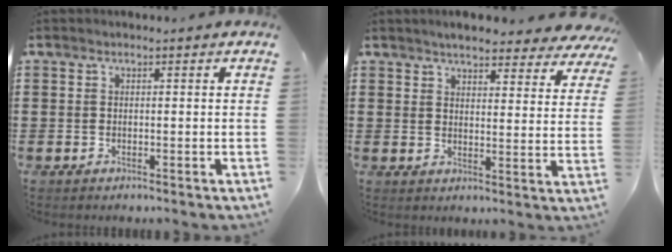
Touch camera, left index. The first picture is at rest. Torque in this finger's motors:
{"motor_torque": [2.14, 0.00, 0.26, -0.03]}